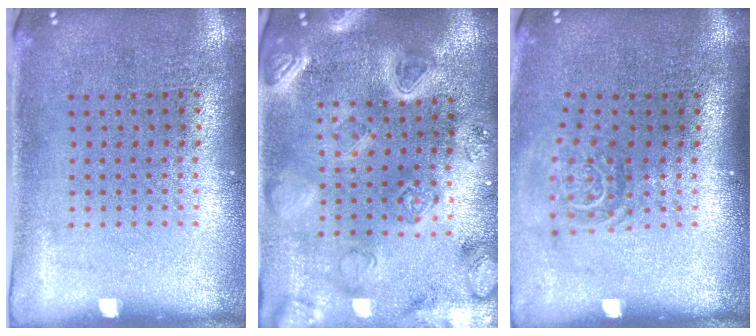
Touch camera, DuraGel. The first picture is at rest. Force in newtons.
{"total": 4.1, "press": 3.7, "slide": 1.7}
{"total": 1.6, "press": 1.1, "slide": 1.1}